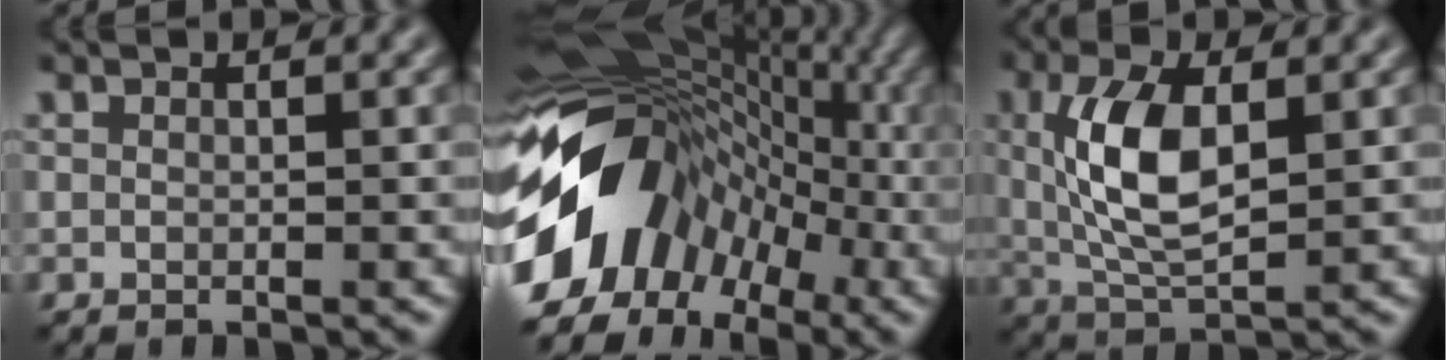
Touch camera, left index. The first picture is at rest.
{"total": 14.6, "force": [-3.9, 11.1, 8.8], "torque": [-0.159, 0.004, -0.088]}
{"total": 6.8, "force": [0.9, 3.0, 6.1], "torque": [-0.130, 0.001, 0.017]}